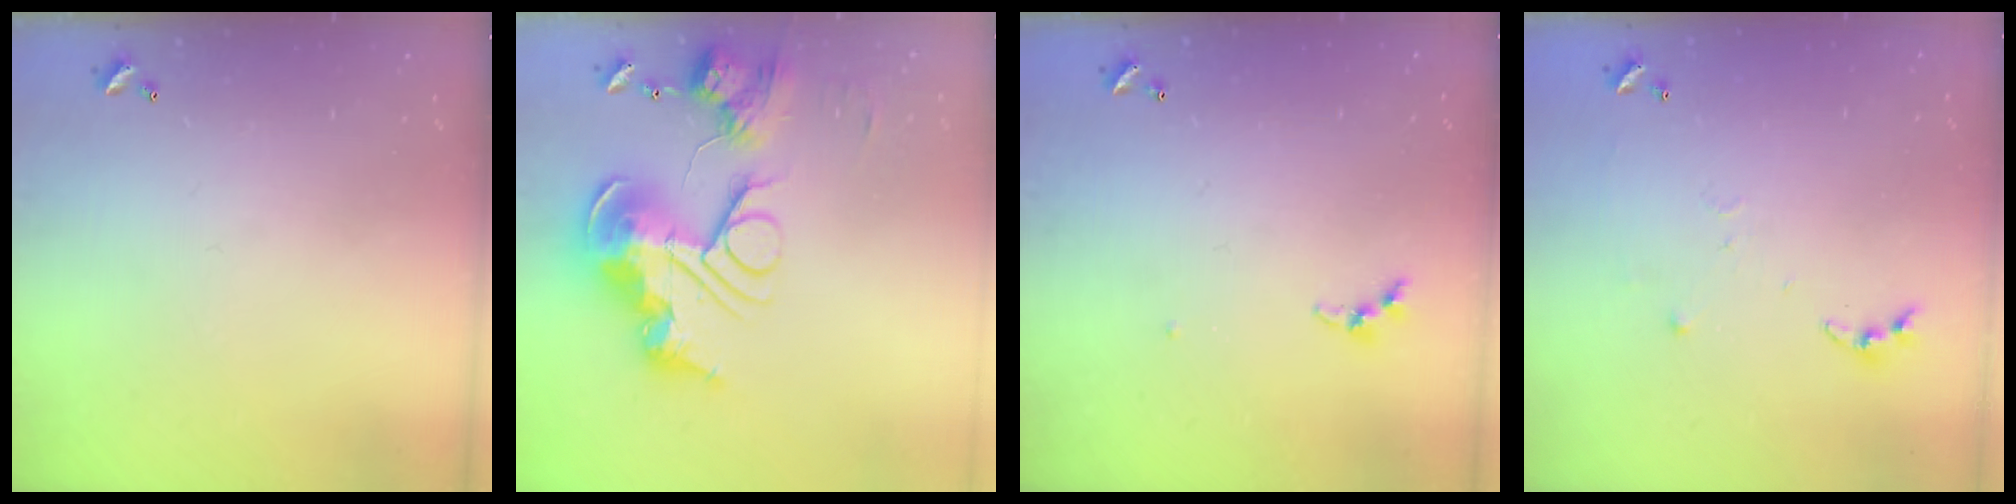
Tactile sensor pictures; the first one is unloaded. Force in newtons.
{"total": 0.9, "press": 0.9, "slide": 0.0}
{"total": 3.5, "press": 3.4, "slide": 0.4}
{"total": 6.1, "press": 6.1, "slide": 0.7}